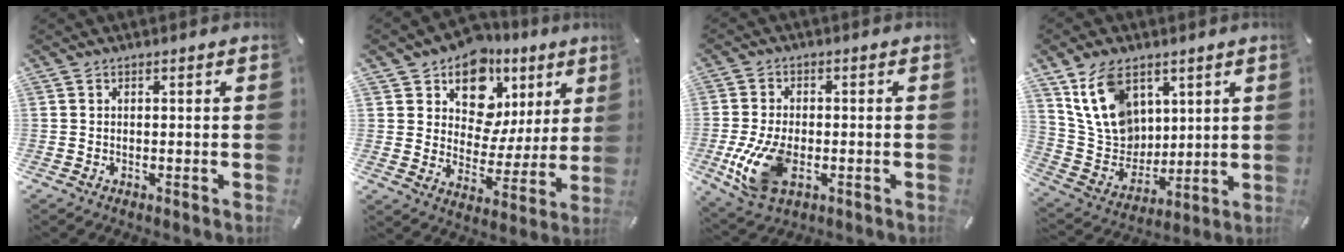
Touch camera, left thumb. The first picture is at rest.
{"total": 14.1, "force": [8.3, 9.9, 5.6], "torque": [-0.089, -0.060, 0.152]}
{"total": 11.3, "force": [-2.7, 6.9, 8.5], "torque": [-0.199, -0.005, -0.047]}
{"total": 14.9, "force": [7.4, 11.0, 6.8], "torque": [-0.160, -0.028, 0.147]}